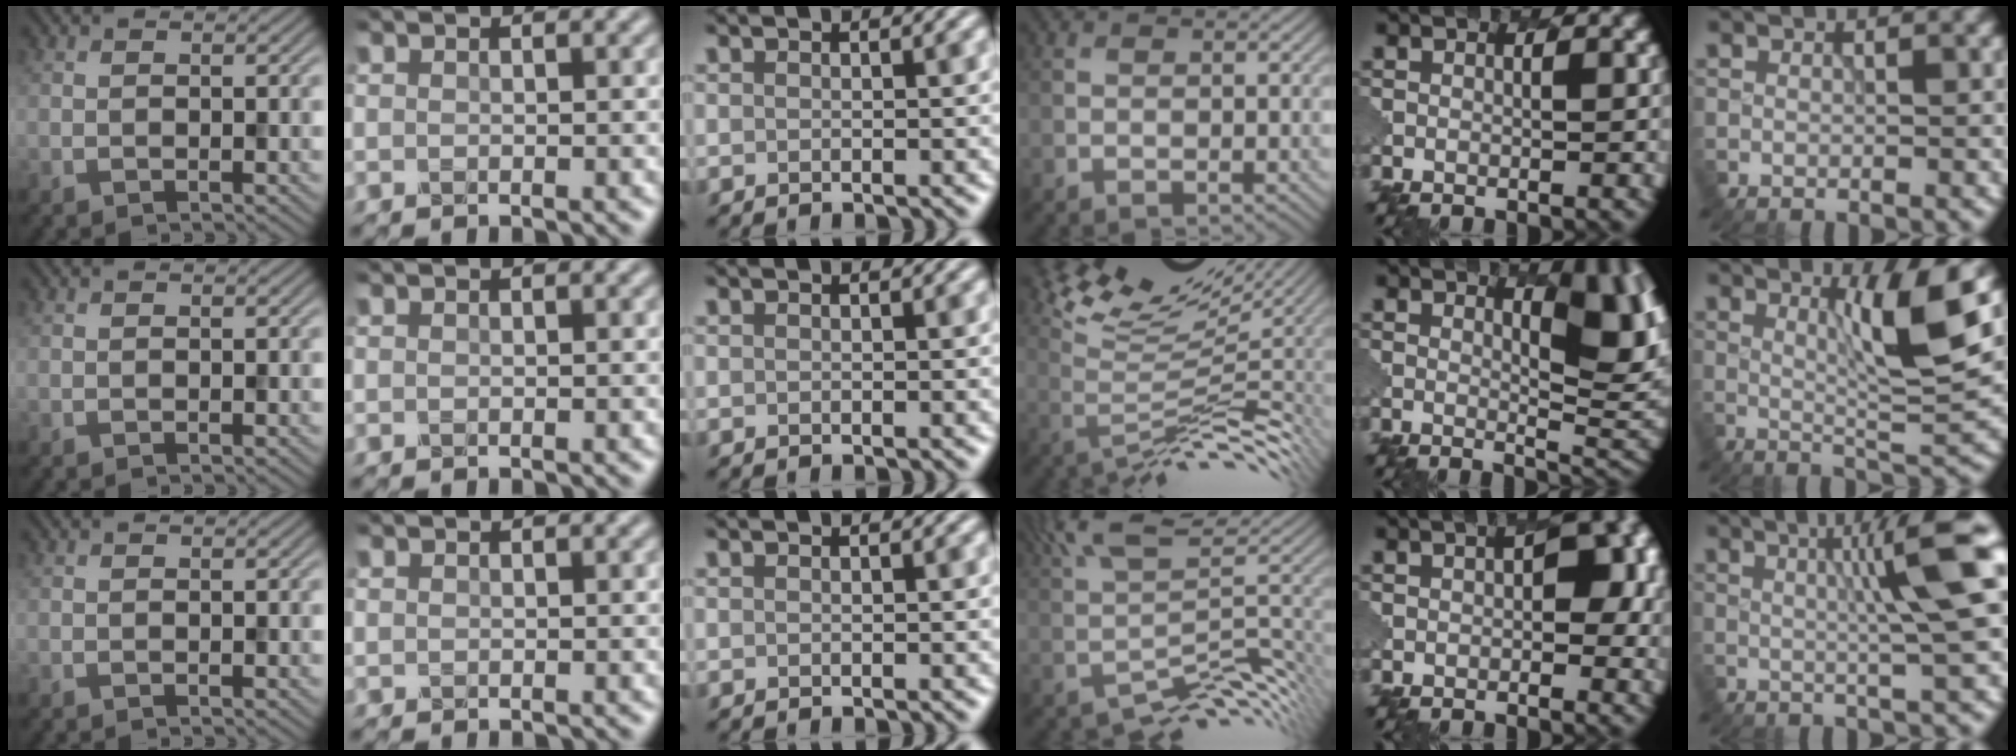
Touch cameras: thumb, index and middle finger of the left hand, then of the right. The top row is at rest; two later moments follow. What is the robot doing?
{"motion": "dispense", "object": "glue stick"}